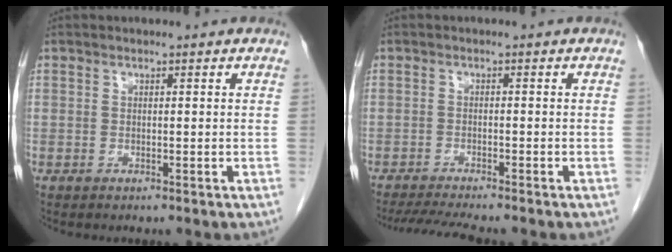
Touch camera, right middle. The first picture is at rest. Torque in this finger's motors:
{"motor_torque": [0.03, -0.02, 0.01, 0.00]}